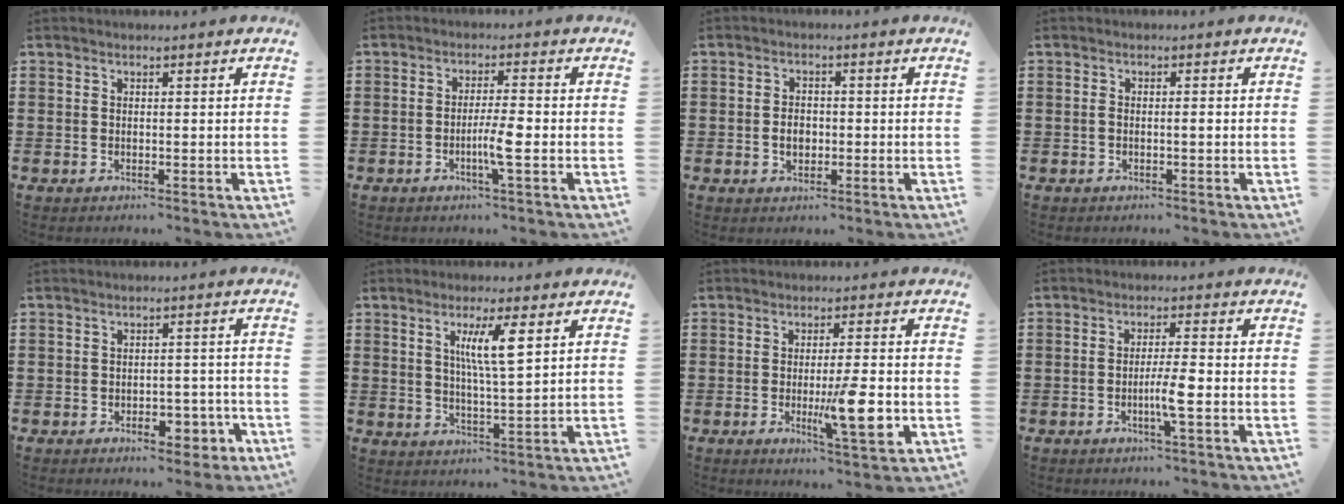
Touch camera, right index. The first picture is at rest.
{"total": 4.6, "force": [-1.3, 0.3, 4.4], "torque": [-0.084, -0.007, -0.026]}
{"total": 2.7, "force": [-0.4, 1.8, 1.9], "torque": [-0.039, 0.005, -0.008]}
{"total": 1.2, "force": [-0.3, 0.2, 1.1], "torque": [-0.022, 0.000, -0.006]}
{"total": 4.6, "force": [-2.7, 2.6, 2.7], "torque": [-0.039, 0.011, -0.047]}
{"total": 6.6, "force": [2.4, 1.0, 6.1], "torque": [-0.124, 0.005, 0.035]}
{"total": 9.7, "force": [-2.1, 1.8, 9.3], "torque": [-0.153, -0.014, -0.033]}
{"total": 4.6, "force": [-1.2, 0.2, 4.4], "torque": [-0.084, -0.006, -0.026]}